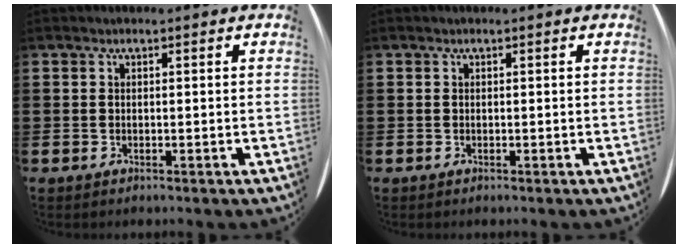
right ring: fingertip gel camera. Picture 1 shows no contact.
{"total": 0.0}